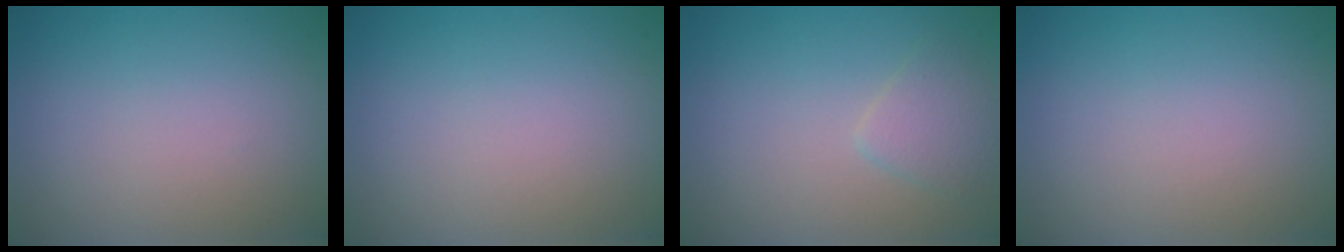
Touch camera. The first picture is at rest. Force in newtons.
{"total": 0.0}
{"total": 1.8, "press": 1.8, "slide": 0.1}
{"total": 0.0}